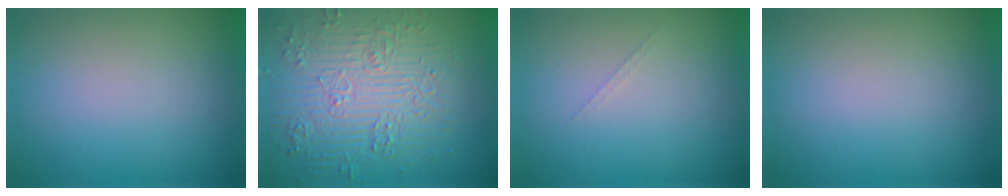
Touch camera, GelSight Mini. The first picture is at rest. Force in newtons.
{"total": 9.6, "press": 6.8, "slide": 6.7}
{"total": 0.6, "press": 0.6, "slide": 0.1}
{"total": 0.0}